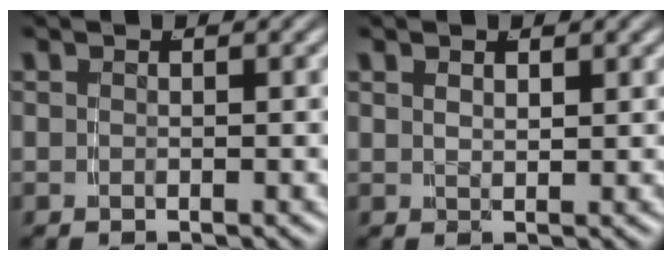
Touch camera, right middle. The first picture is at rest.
{"total": 1.0, "force": [0.7, -0.1, 0.8], "torque": [-0.011, -0.007, 0.022]}